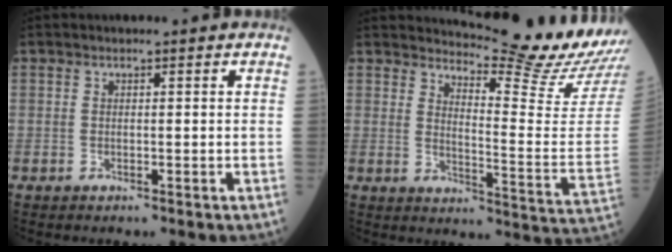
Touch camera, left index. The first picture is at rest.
{"total": 17.1, "force": [16.5, -1.9, 4.1], "torque": [-0.074, -0.133, 0.203]}